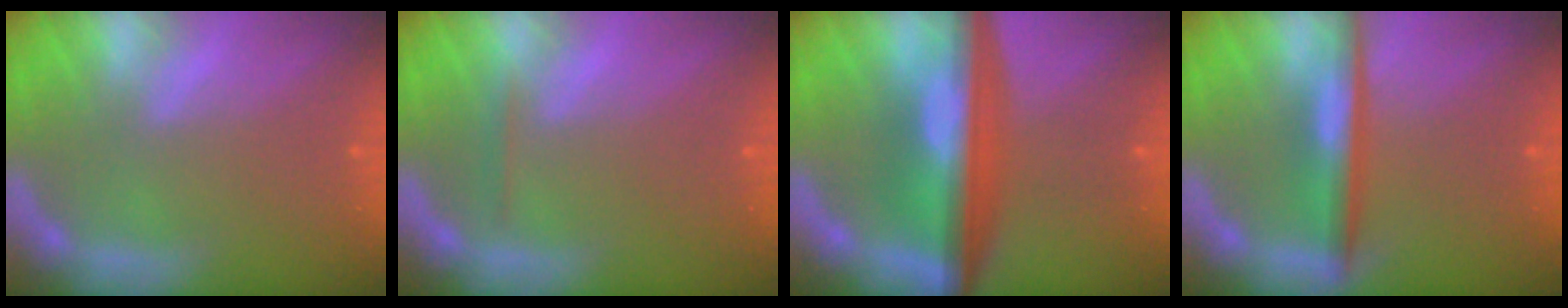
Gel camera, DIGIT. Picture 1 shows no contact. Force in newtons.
{"total": 0.9}
{"total": 10.1}
{"total": 4.5}